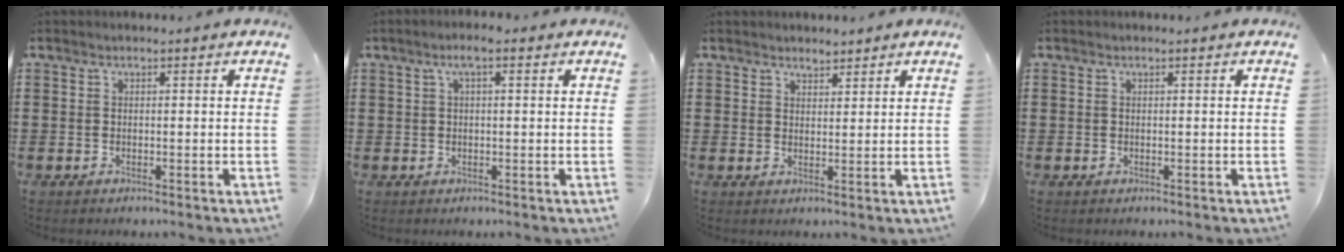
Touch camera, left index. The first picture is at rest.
{"total": 2.9, "force": [1.4, 0.2, 2.6], "torque": [-0.054, 0.004, 0.022]}
{"total": 2.1, "force": [2.0, 0.7, 0.0], "torque": [0.003, -0.001, 0.037]}
{"total": 0.0}